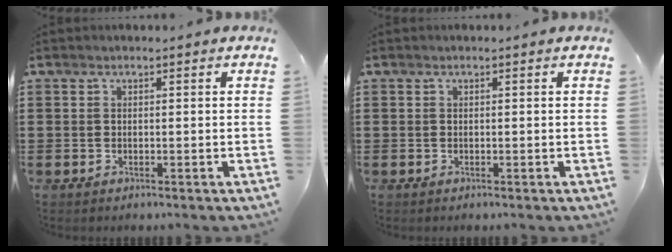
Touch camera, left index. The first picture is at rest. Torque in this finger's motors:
{"motor_torque": [0.05, 0.00, -0.01, -0.01]}